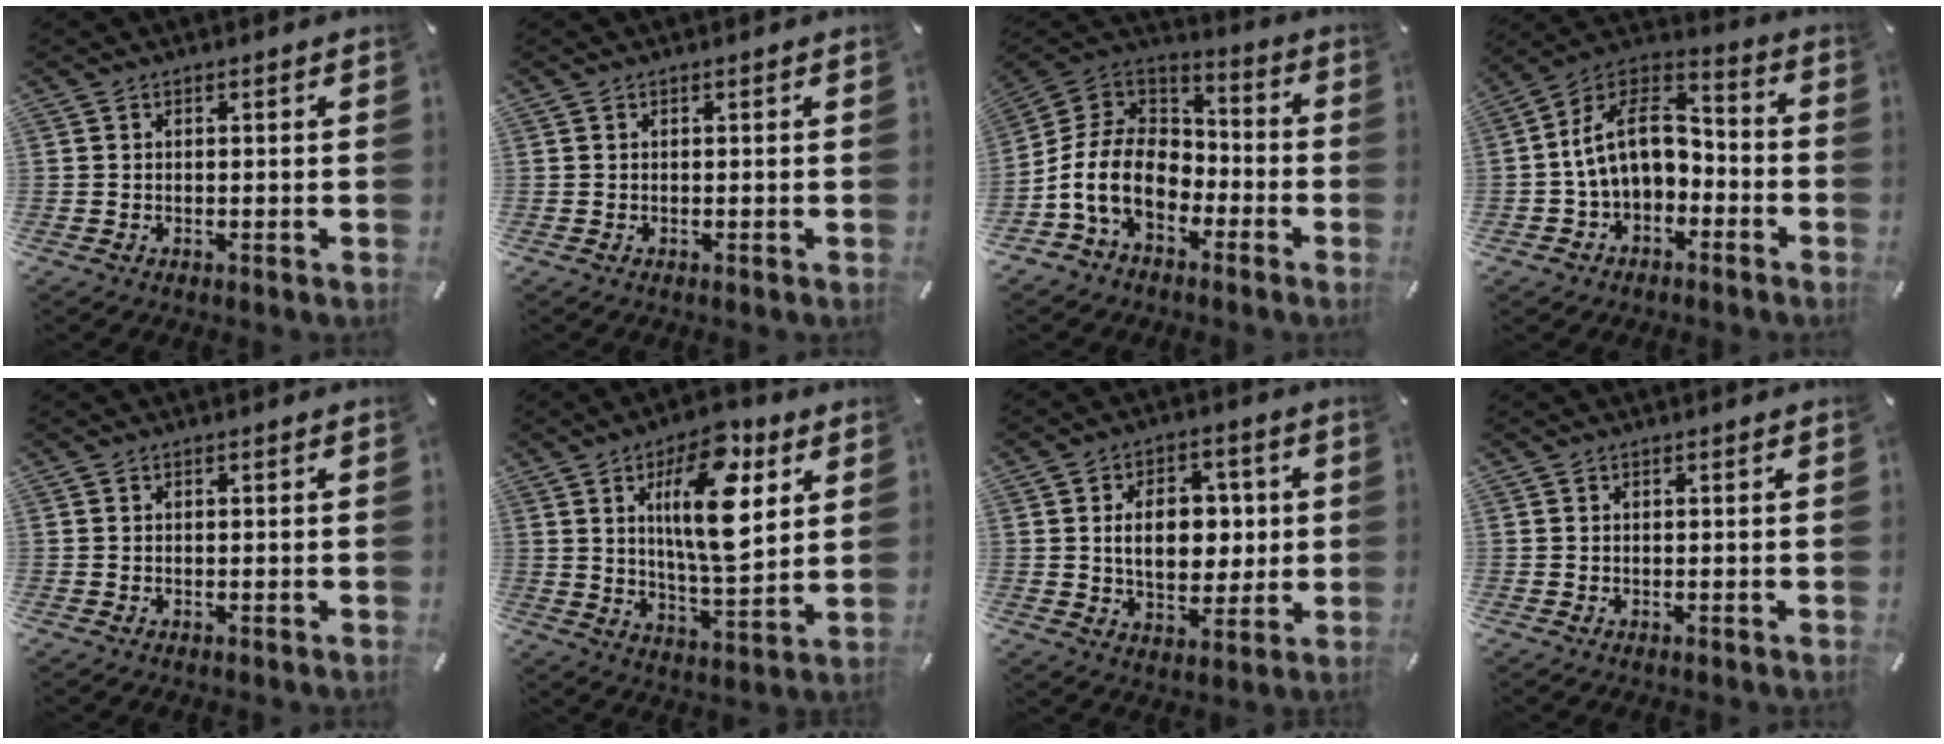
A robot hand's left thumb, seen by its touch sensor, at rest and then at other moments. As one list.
[{"total": 0.0}, {"total": 14.7, "force": [-6.3, 10.6, 8.1], "torque": [-0.190, 0.026, -0.116]}, {"total": 14.2, "force": [-1.2, 10.2, 9.8], "torque": [-0.194, 0.020, -0.020]}, {"total": 0.0}, {"total": 17.3, "force": [6.4, 6.6, 14.6], "torque": [-0.255, -0.020, 0.097]}, {"total": 12.3, "force": [1.4, 8.5, 8.9], "torque": [-0.133, 0.006, 0.023]}, {"total": 0.0}]